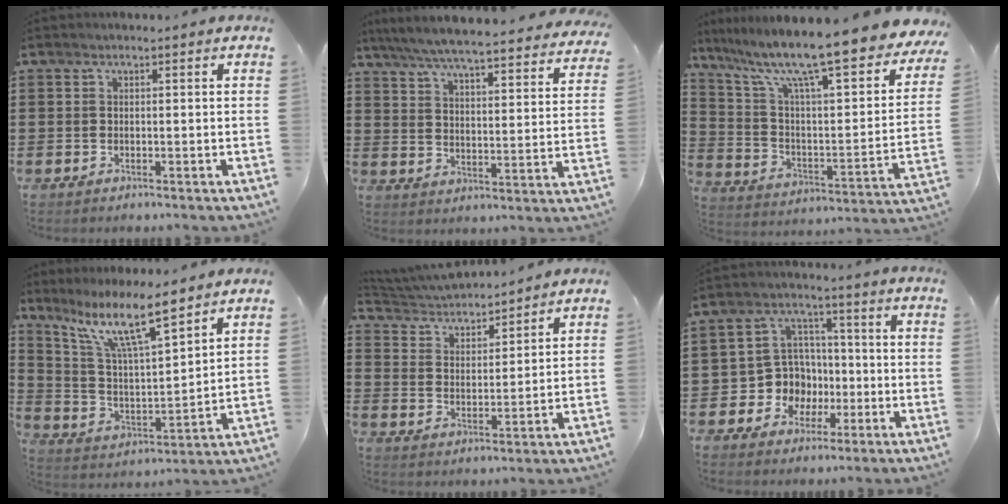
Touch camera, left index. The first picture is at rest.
{"total": 5.9, "force": [5.5, -0.4, 2.0], "torque": [-0.064, -0.043, 0.091]}
{"total": 12.1, "force": [9.8, 0.9, 7.2], "torque": [-0.170, -0.072, 0.158]}
{"total": 11.2, "force": [8.4, 1.6, 7.2], "torque": [-0.163, -0.035, 0.148]}
{"total": 4.5, "force": [4.4, 0.6, 0.5], "torque": [-0.033, -0.025, 0.076]}
{"total": 7.7, "force": [-1.3, 7.4, 1.8], "torque": [-0.073, 0.009, -0.020]}